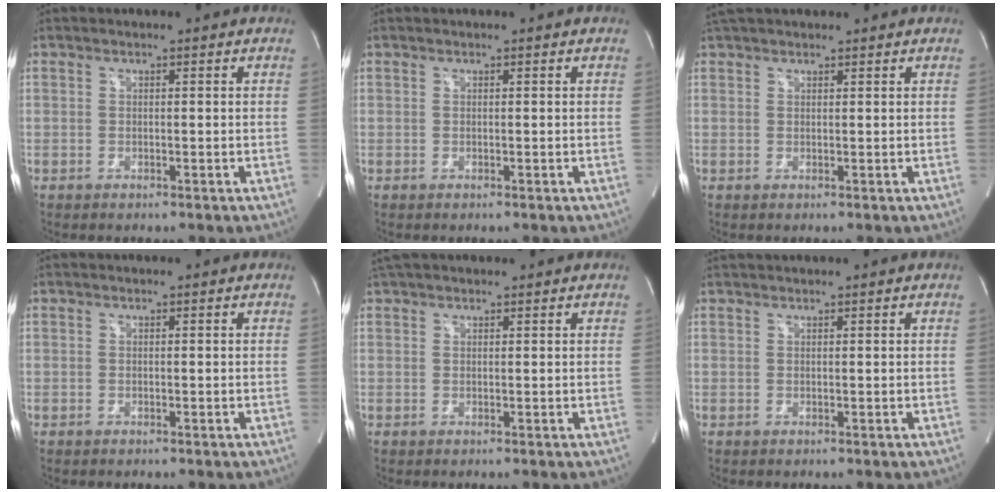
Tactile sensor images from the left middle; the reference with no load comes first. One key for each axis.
{"total": 0.0}
{"total": 5.0, "fx": 4.5, "fy": 1.3, "fz": 2.0, "tx": -0.032, "ty": 0.042, "tz": 0.076}
{"total": 0.0}
{"total": 4.5, "fx": 4.0, "fy": 1.3, "fz": 1.9, "tx": -0.031, "ty": 0.042, "tz": 0.068}
{"total": 2.1, "fx": 2.0, "fy": -0.1, "fz": 0.6, "tx": -0.008, "ty": 0.027, "tz": 0.038}